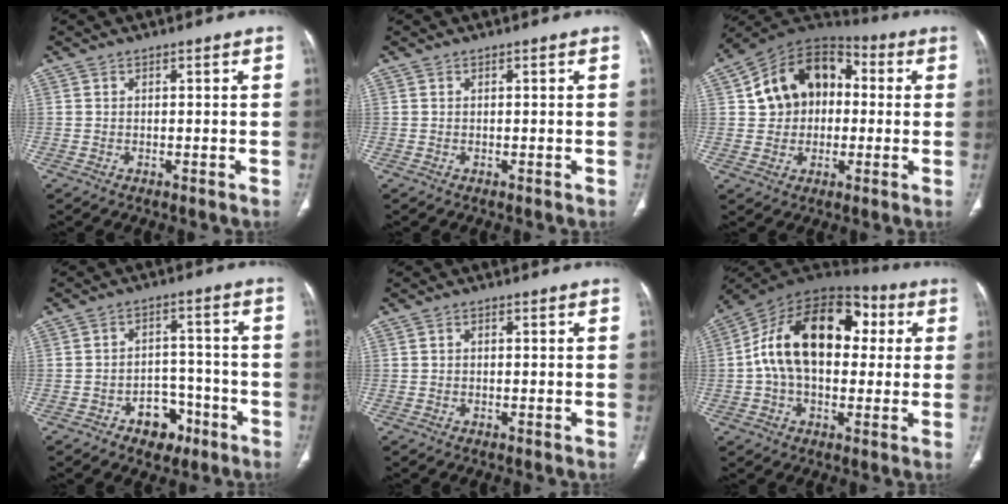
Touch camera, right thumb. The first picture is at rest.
{"total": 0.0}
{"total": 15.8, "force": [1.9, 12.1, 10.0], "torque": [-0.125, 0.037, 0.024]}
{"total": 7.5, "force": [-4.1, 5.3, 3.2], "torque": [-0.012, 0.045, -0.057]}
{"total": 0.6, "force": [0.0, 0.5, 0.4], "torque": [-0.003, 0.002, -0.003]}
{"total": 21.4, "force": [2.9, 13.4, 16.4], "torque": [-0.259, 0.039, 0.035]}